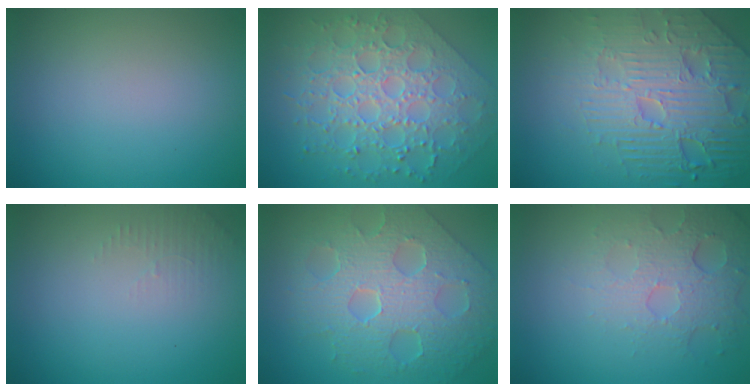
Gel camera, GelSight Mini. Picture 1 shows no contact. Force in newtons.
{"total": 8.4, "press": 6.1, "slide": 5.8}
{"total": 7.1, "press": 5.8, "slide": 4.1}
{"total": 1.3, "press": 1.2, "slide": 0.3}
{"total": 9.0, "press": 6.5, "slide": 6.3}
{"total": 5.0, "press": 3.3, "slide": 3.8}